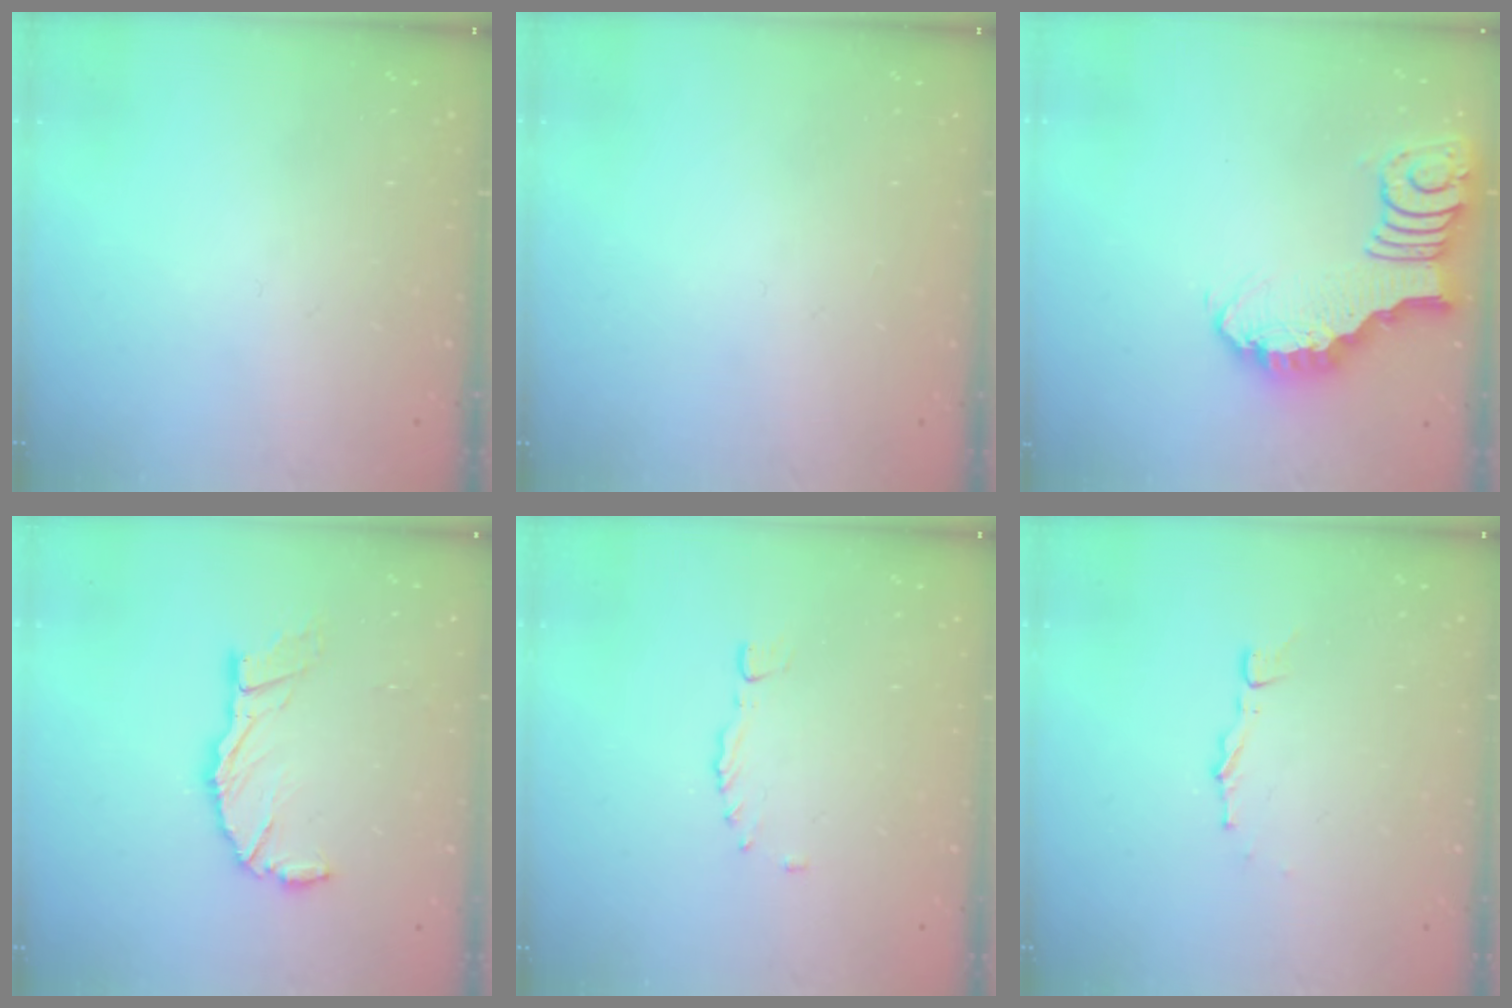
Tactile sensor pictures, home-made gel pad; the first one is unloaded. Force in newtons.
{"total": 1.4, "press": 1.4, "slide": 0.1}
{"total": 4.5, "press": 4.5, "slide": 0.5}
{"total": 11.3, "press": 11.2, "slide": 1.4}
{"total": 1.1, "press": 0.9, "slide": 0.7}
{"total": 2.9, "press": 2.9, "slide": 0.3}